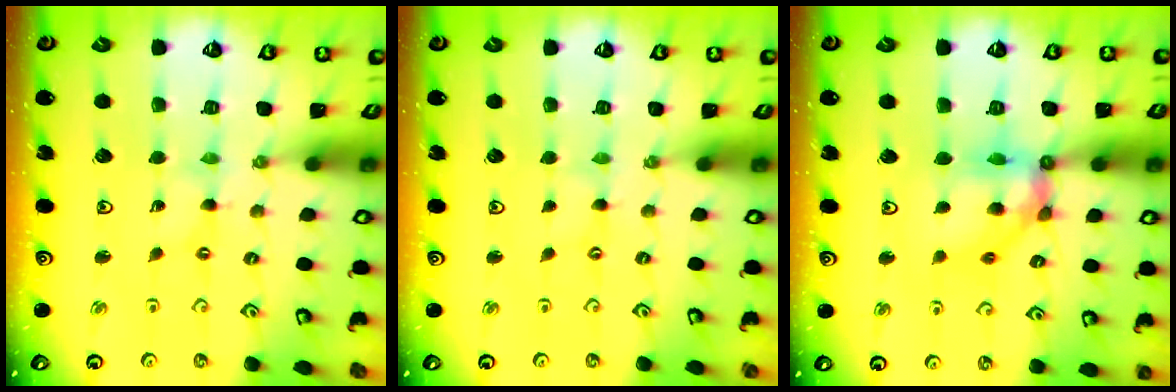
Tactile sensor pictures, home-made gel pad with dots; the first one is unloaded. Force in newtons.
{"total": 0.0}
{"total": 12.5, "press": 12.4, "slide": 1.5}